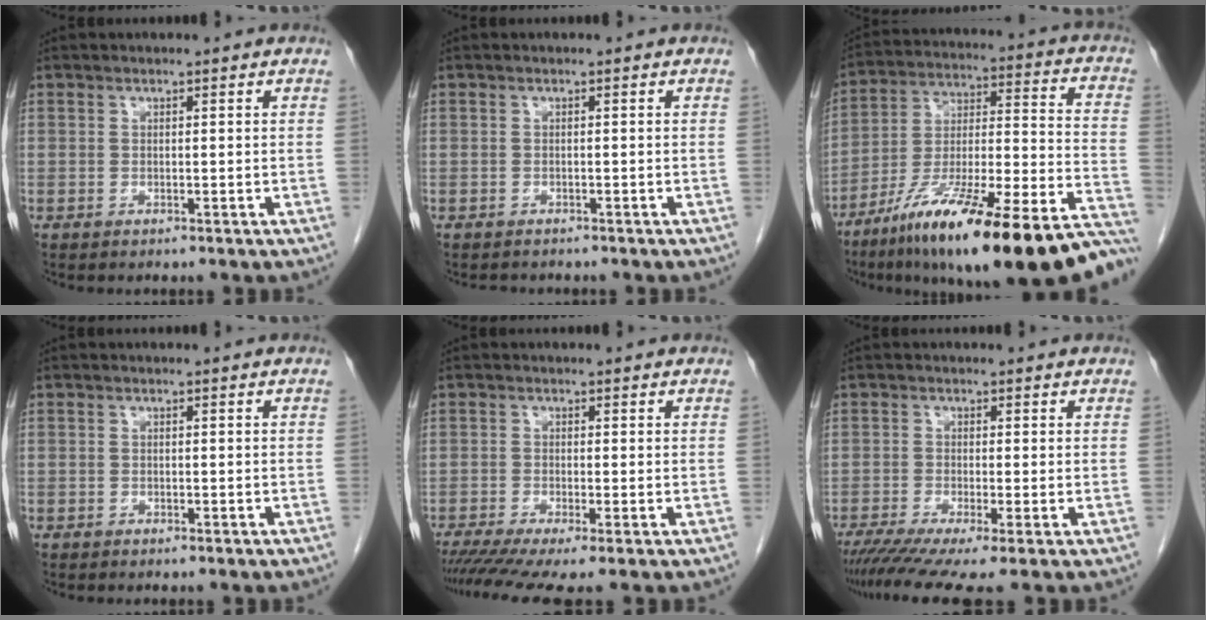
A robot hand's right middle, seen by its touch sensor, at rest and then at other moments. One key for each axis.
{"total": 1.9, "fx": -1.7, "fy": 0.8, "fz": 0.3, "tx": -0.013, "ty": -0.003, "tz": -0.022}
{"total": 30.8, "fx": -22.5, "fy": 3.9, "fz": 20.6, "tx": -0.244, "ty": -0.007, "tz": -0.351}
{"total": 0.6, "fx": -0.5, "fy": 0.3, "fz": 0.1, "tx": -0.007, "ty": 0.002, "tz": -0.011}
{"total": 7.4, "fx": -5.3, "fy": 0.5, "fz": 5.1, "tx": -0.085, "ty": -0.013, "tz": -0.091}
{"total": 8.2, "fx": -5.7, "fy": 0.5, "fz": 5.9, "tx": -0.095, "ty": -0.014, "tz": -0.096}